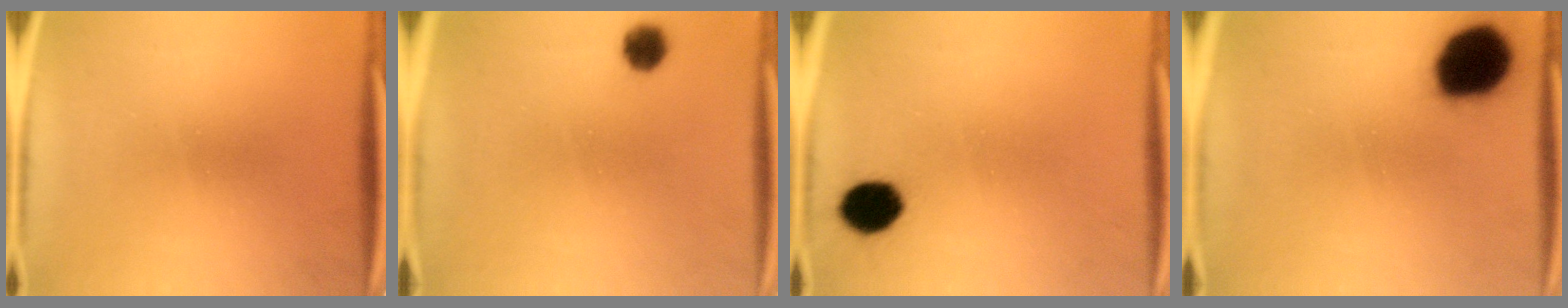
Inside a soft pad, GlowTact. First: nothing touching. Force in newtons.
{"total": 4.2}
{"total": 7.2}
{"total": 17.1}